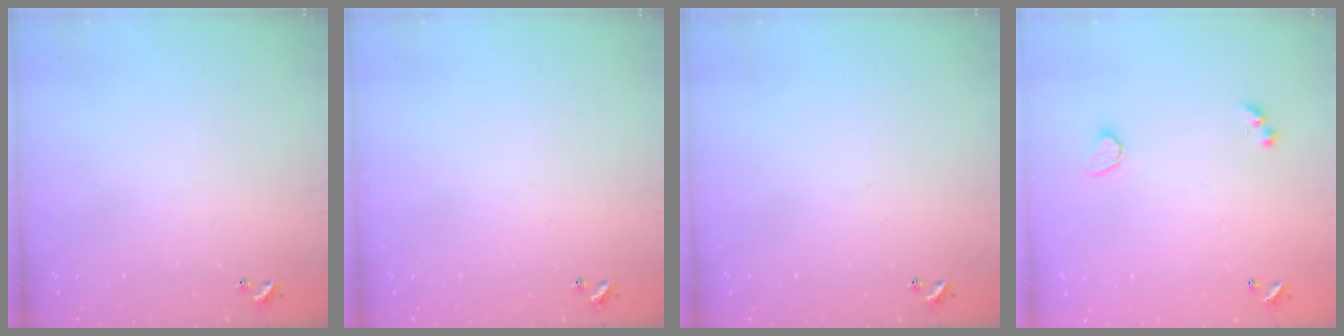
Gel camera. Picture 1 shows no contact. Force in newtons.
{"total": 0.0}
{"total": 0.0}
{"total": 3.1, "press": 2.9, "slide": 1.0}